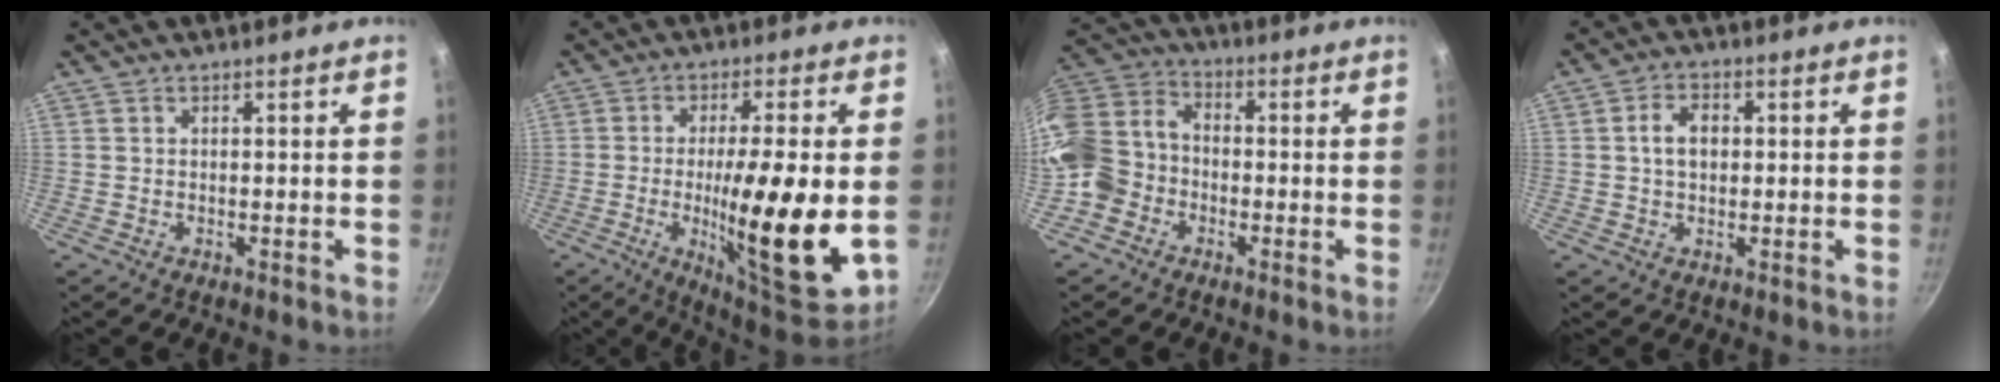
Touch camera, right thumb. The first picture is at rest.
{"total": 20.2, "force": [-2.5, 4.3, 19.6], "torque": [-0.299, -0.010, -0.037]}
{"total": 12.7, "force": [-4.7, 10.3, 5.8], "torque": [-0.099, 0.059, -0.116]}
{"total": 5.1, "force": [0.5, 3.5, 3.6], "torque": [-0.046, 0.010, 0.004]}